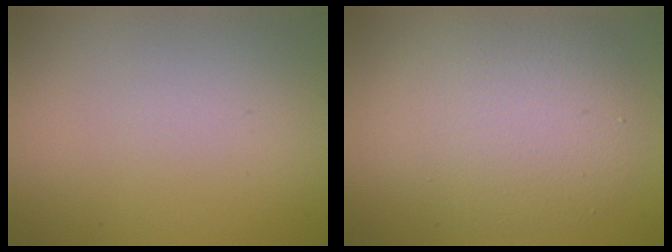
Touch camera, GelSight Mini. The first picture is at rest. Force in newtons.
{"total": 5.9, "press": 5.9, "slide": 0.5}